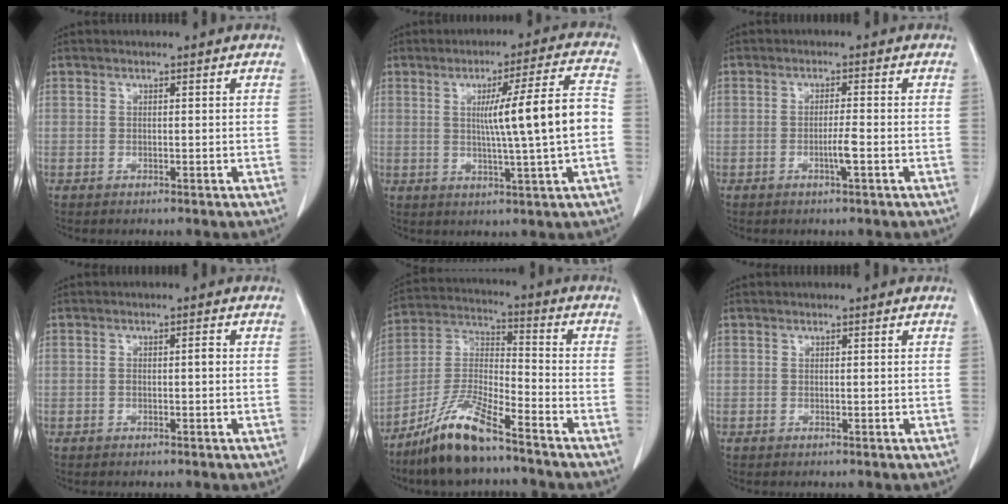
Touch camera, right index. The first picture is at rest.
{"total": 11.4, "force": [0.0, -1.0, 11.3], "torque": [-0.172, 0.005, 0.004]}
{"total": 2.4, "force": [-0.9, -0.2, 2.2], "torque": [-0.042, -0.003, -0.016]}
{"total": 1.4, "force": [-0.2, 0.4, 1.3], "torque": [-0.023, 0.002, -0.002]}
{"total": 12.4, "force": [-9.2, 2.0, 8.1], "torque": [-0.171, -0.010, -0.176]}
{"total": 0.0}